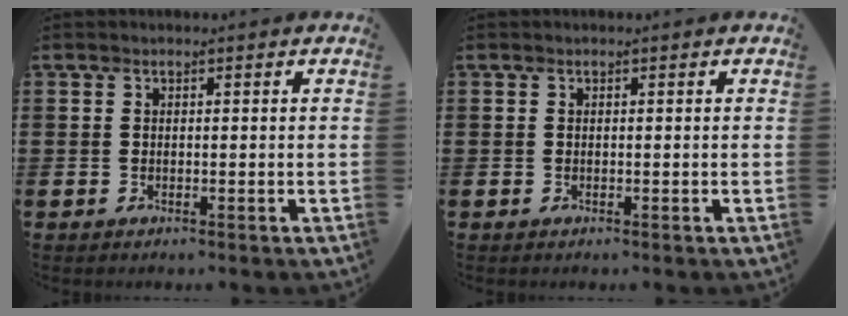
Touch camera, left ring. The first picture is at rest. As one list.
[{"total": 0.0}]